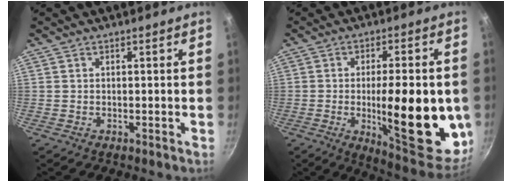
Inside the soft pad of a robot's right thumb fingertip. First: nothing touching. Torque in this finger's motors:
{"motor_torque": [2.58, 2.43, 2.10, 0.29, 0.43]}